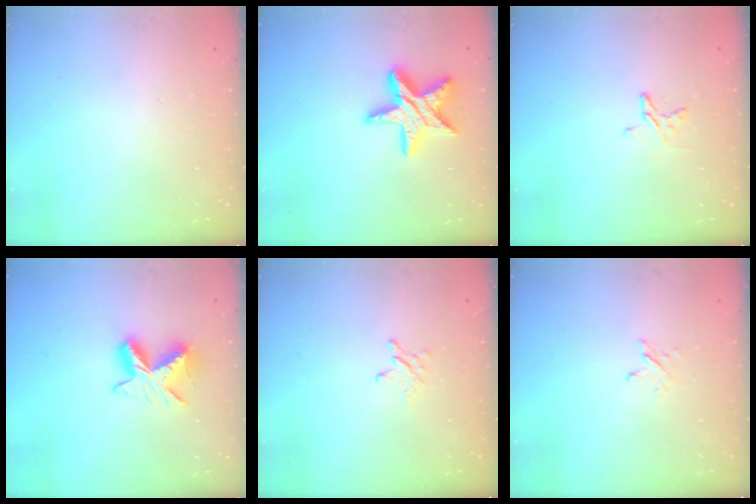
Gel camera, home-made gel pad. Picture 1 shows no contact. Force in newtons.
{"total": 15.6, "press": 15.6, "slide": 1.0}
{"total": 3.9, "press": 3.9, "slide": 0.4}
{"total": 9.7, "press": 9.7, "slide": 0.6}
{"total": 2.5, "press": 2.5, "slide": 0.3}
{"total": 2.3, "press": 2.3, "slide": 0.3}